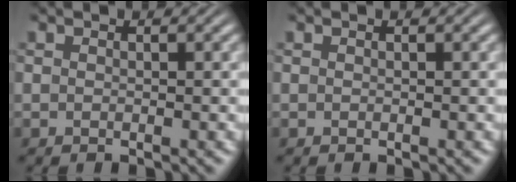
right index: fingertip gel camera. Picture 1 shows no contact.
{"total": 0.0}